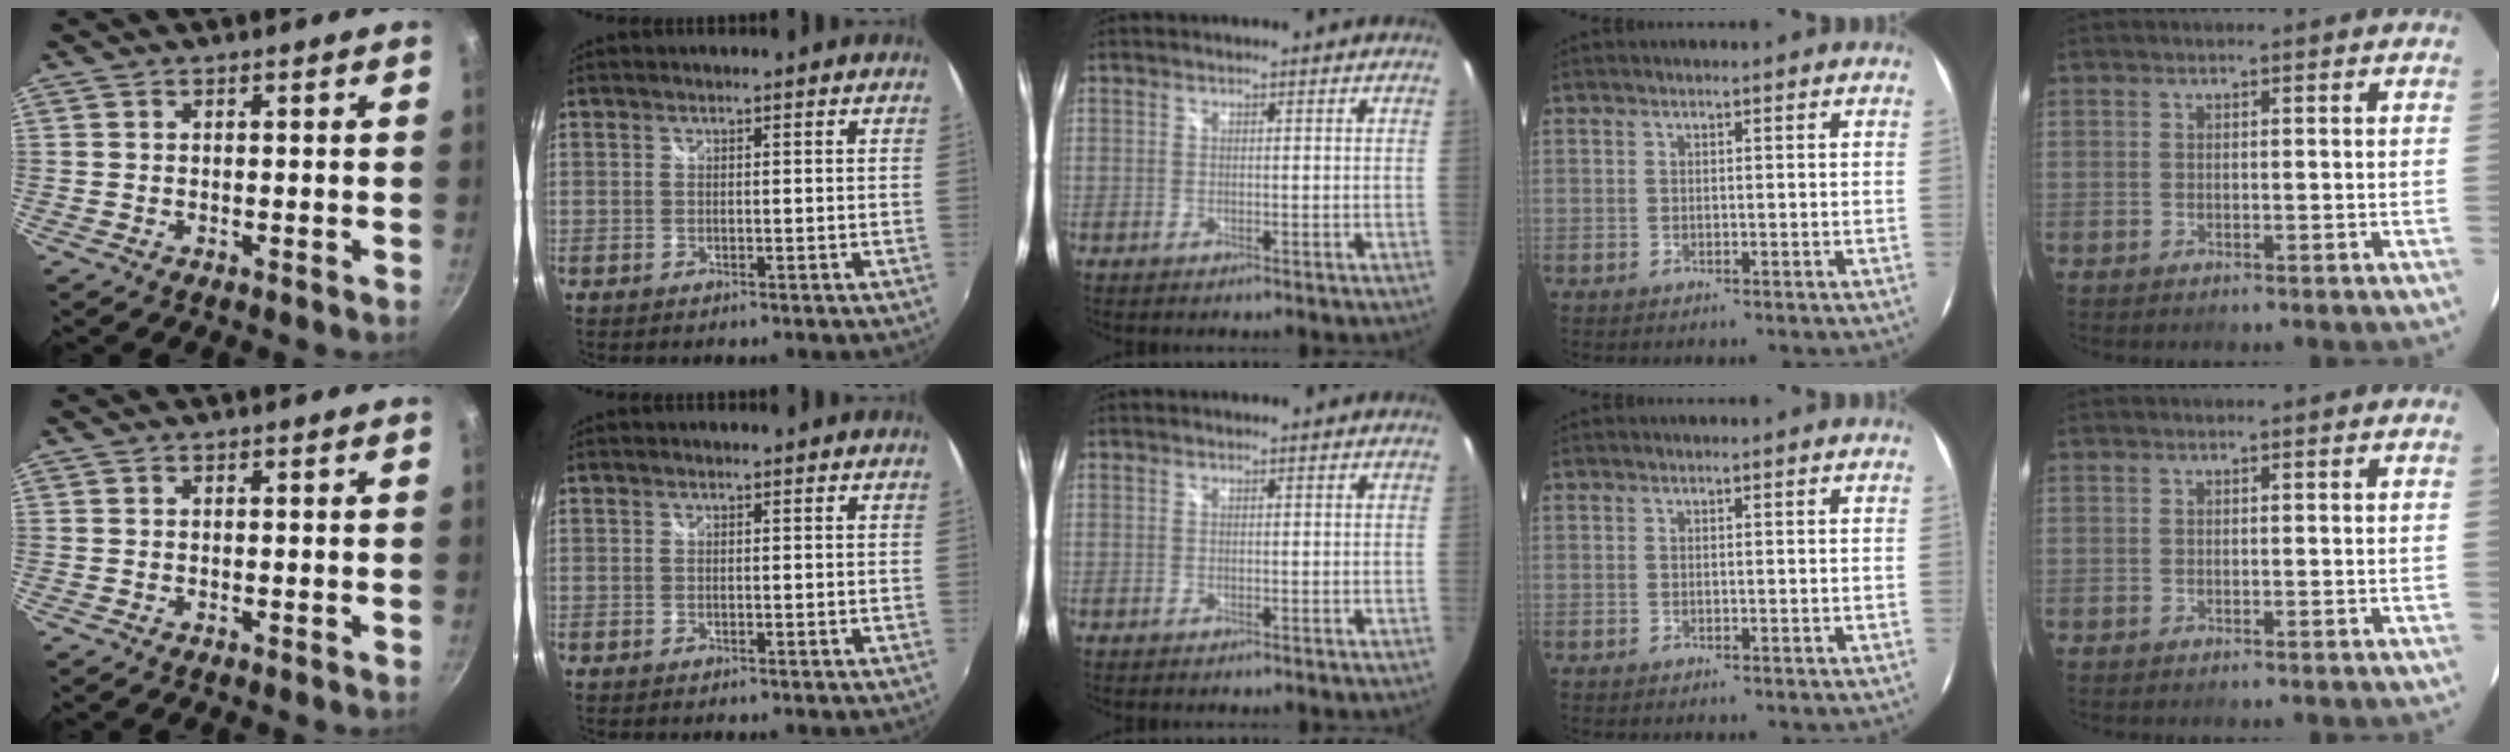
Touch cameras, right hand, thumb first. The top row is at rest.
{}